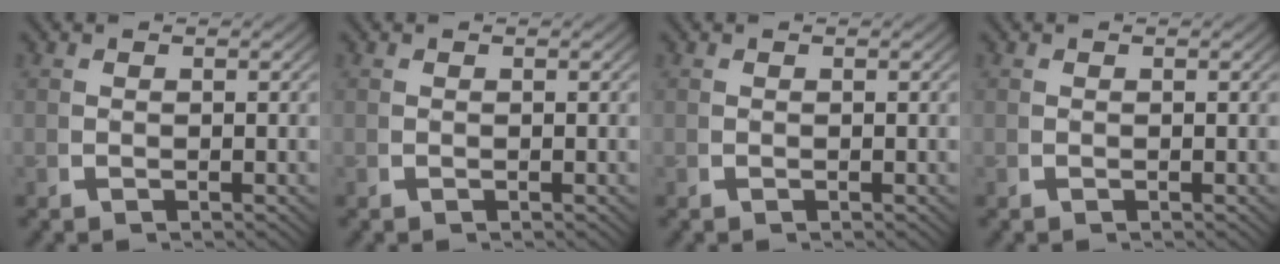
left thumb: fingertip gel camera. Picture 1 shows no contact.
{"total": 0.0}
{"total": 0.0}
{"total": 0.0}